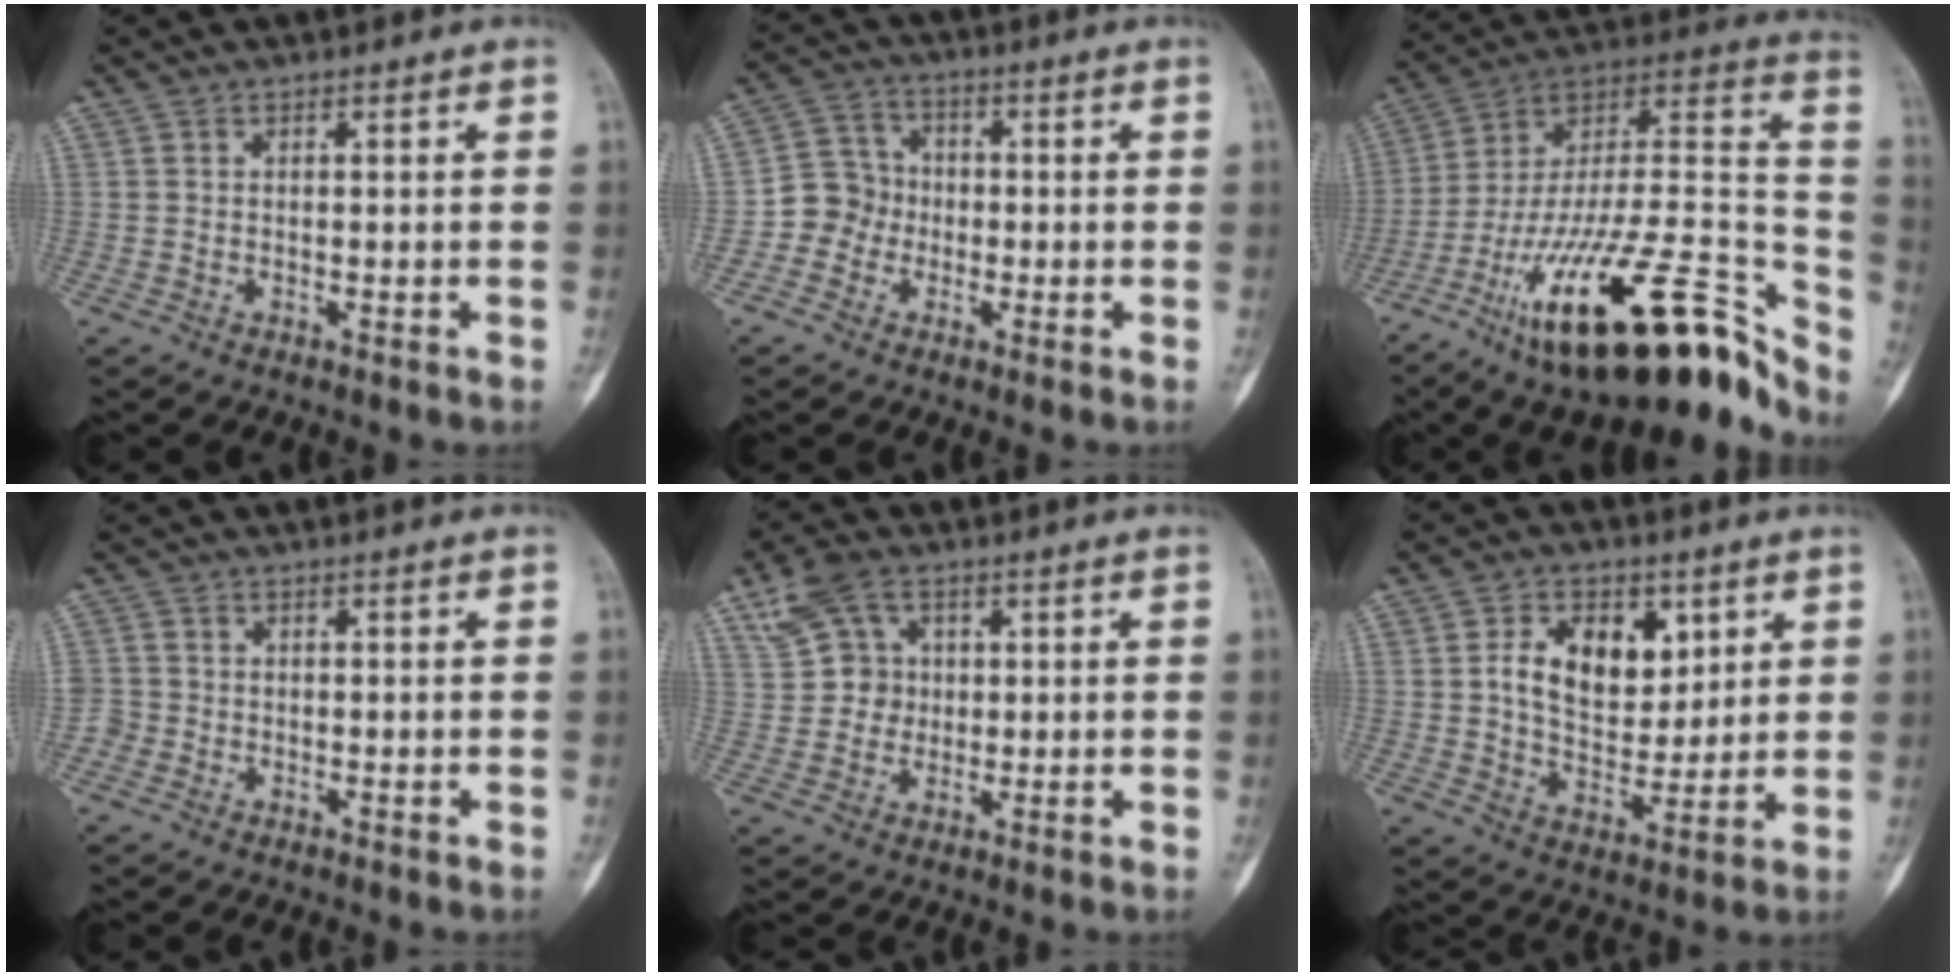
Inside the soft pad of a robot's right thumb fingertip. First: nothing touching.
{"total": 6.6, "force": [-1.7, 6.2, 1.4], "torque": [0.007, 0.021, -0.043]}
{"total": 35.0, "force": [-20.2, 12.0, 25.9], "torque": [-0.331, 0.090, -0.329]}
{"total": 2.2, "force": [-0.6, 2.2, 0.2], "torque": [0.010, 0.008, -0.014]}
{"total": 8.3, "force": [3.3, 6.7, 3.8], "torque": [-0.050, 0.003, 0.060]}
{"total": 12.2, "force": [3.7, 8.2, 8.3], "torque": [-0.094, -0.013, 0.070]}